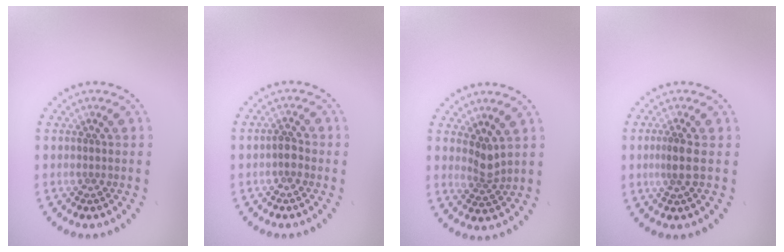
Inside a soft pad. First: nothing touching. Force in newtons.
{"total": 1.3, "press": 1.2, "slide": 0.6}
{"total": 2.0, "press": 1.4, "slide": 1.4}
{"total": 2.1, "press": 1.6, "slide": 1.3}